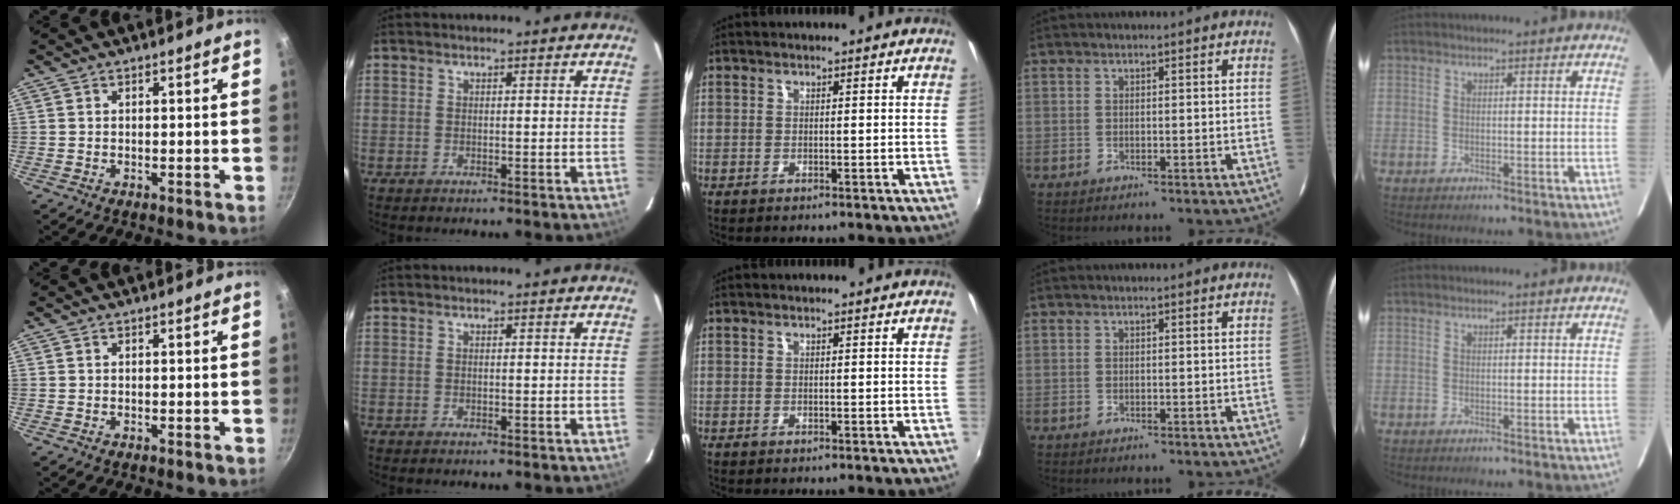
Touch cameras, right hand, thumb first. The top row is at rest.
{}